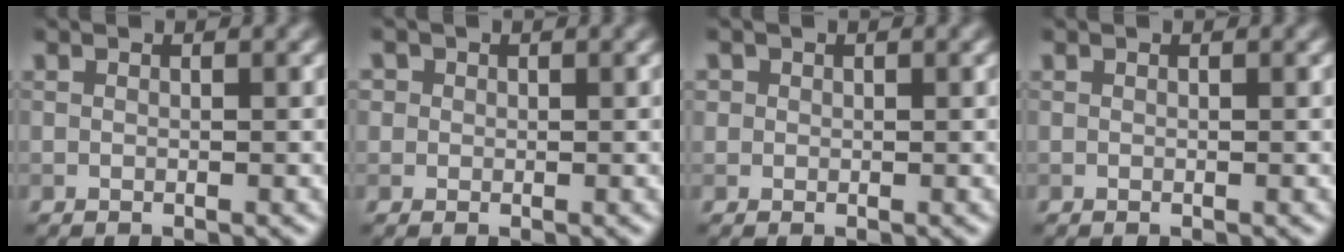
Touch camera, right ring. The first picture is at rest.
{"total": 2.0, "force": [0.8, 1.7, 0.6], "torque": [-0.005, 0.008, 0.009]}
{"total": 1.0, "force": [0.4, 0.9, 0.2], "torque": [0.004, -0.001, 0.001]}
{"total": 0.0}